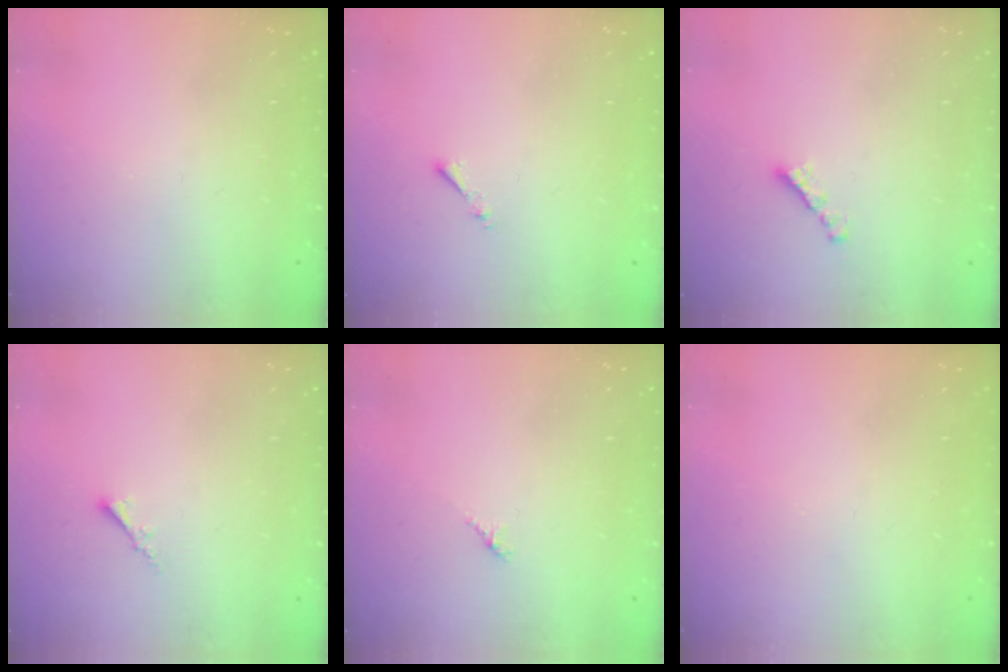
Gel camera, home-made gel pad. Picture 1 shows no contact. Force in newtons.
{"total": 0.8, "press": 0.7, "slide": 0.3}
{"total": 2.7, "press": 2.7, "slide": 0.2}
{"total": 1.8, "press": 1.7, "slide": 0.3}
{"total": 1.7, "press": 1.6, "slide": 0.5}
{"total": 0.0}